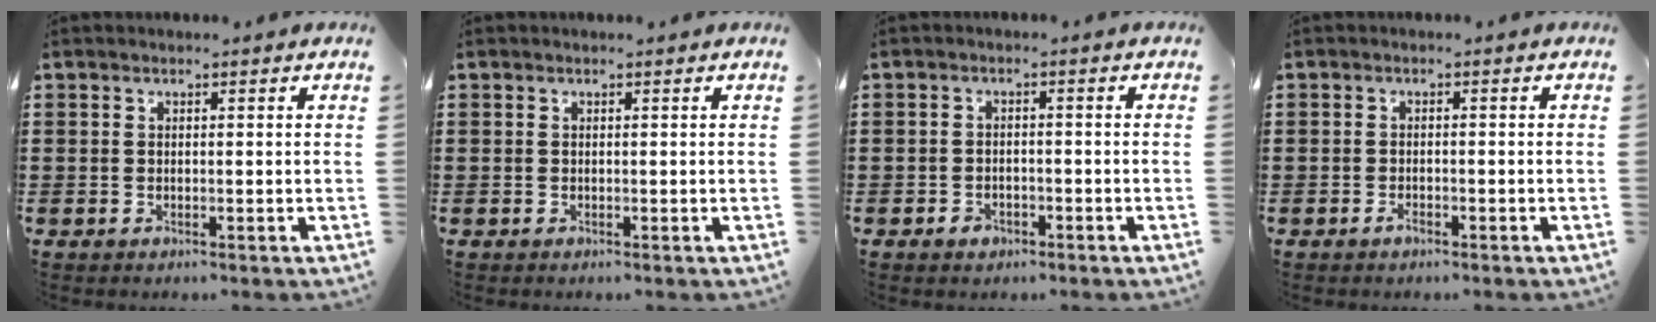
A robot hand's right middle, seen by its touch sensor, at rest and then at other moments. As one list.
[{"total": 0.0}, {"total": 1.5, "force": [-1.1, 0.9, 0.5], "torque": [-0.011, 0.000, -0.022]}, {"total": 1.2, "force": [-0.9, 0.4, 0.7], "torque": [-0.017, -0.006, -0.016]}]